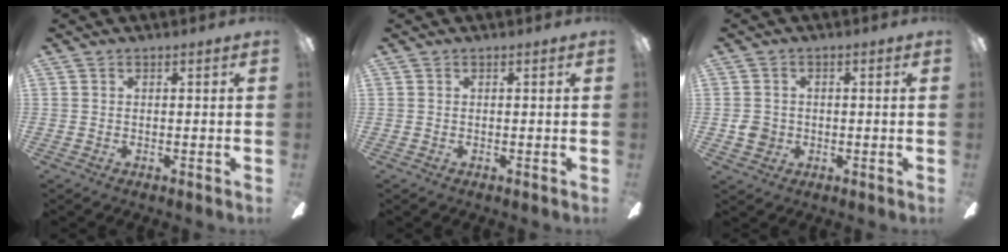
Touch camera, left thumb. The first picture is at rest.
{"total": 0.0}
{"total": 4.2, "force": [-0.6, 3.9, 1.5], "torque": [-0.027, 0.003, -0.010]}